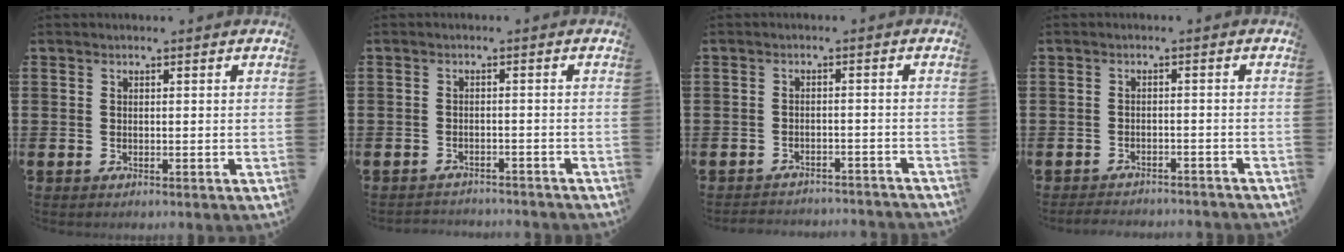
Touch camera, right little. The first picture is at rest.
{"total": 1.6, "force": [-1.6, 0.0, -0.2], "torque": [-0.002, 0.003, -0.036]}
{"total": 2.1, "force": [-2.1, -0.1, -0.2], "torque": [-0.002, 0.004, -0.046]}
{"total": 2.0, "force": [-2.0, 0.0, 0.0], "torque": [-0.004, 0.003, -0.041]}